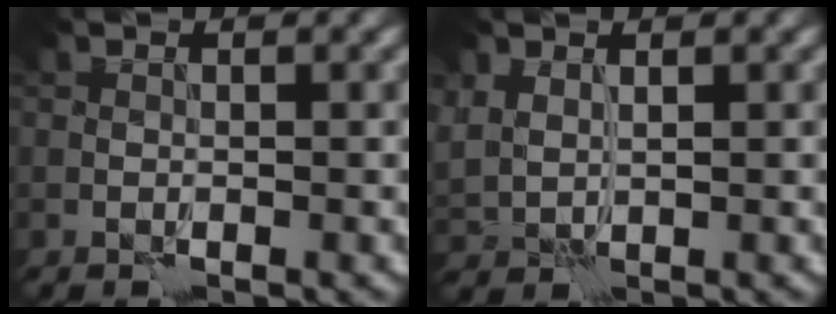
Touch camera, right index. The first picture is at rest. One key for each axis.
{"total": 2.3, "fx": 1.2, "fy": 1.6, "fz": 1.1, "tx": -0.037, "ty": -0.009, "tz": 0.031}